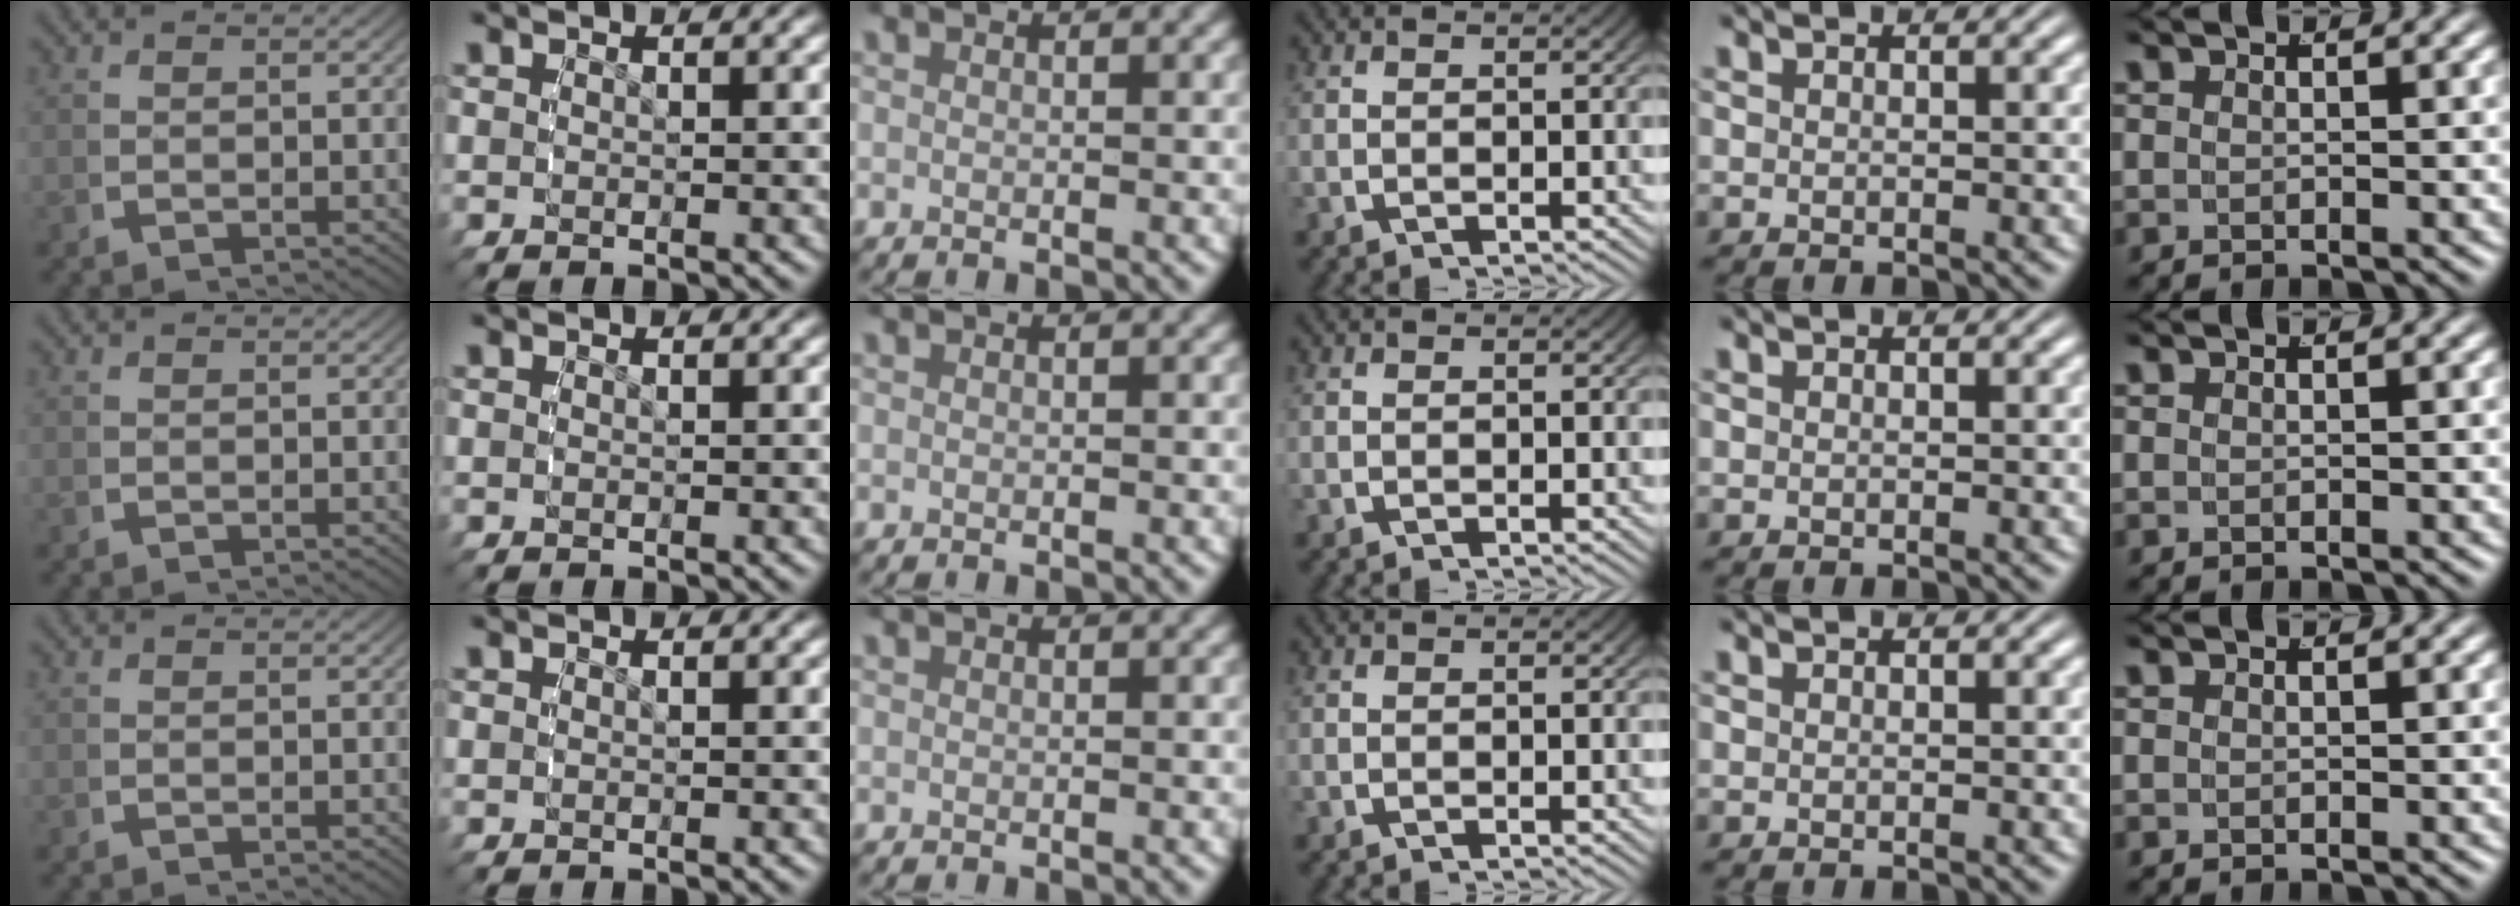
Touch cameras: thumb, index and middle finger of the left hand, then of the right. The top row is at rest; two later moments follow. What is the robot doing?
{"motion": "reach", "object": "stress ball aka squeeze ball"}